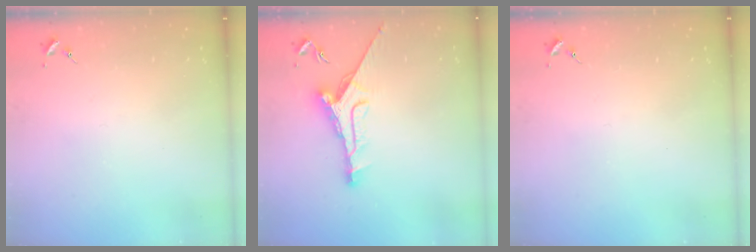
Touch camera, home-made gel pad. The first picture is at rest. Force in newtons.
{"total": 11.1, "press": 11.1, "slide": 0.8}
{"total": 0.0}